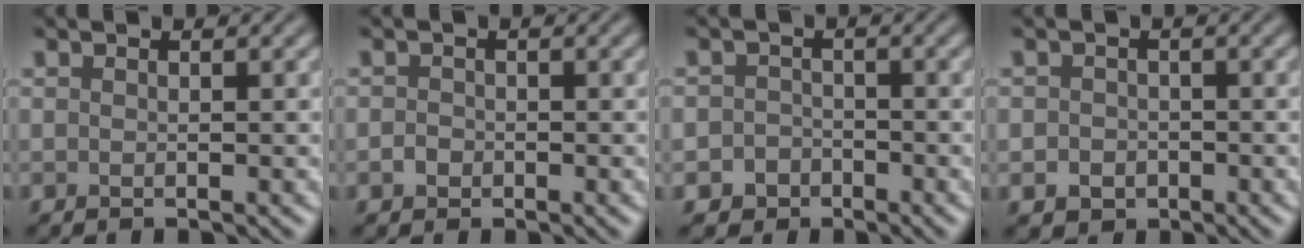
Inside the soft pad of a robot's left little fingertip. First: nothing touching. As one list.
[{"total": 1.0, "force": [-0.4, 0.9, 0.3], "torque": [-0.003, -0.001, -0.009]}, {"total": 2.3, "force": [-1.2, 1.9, 0.3], "torque": [0.013, 0.007, -0.026]}, {"total": 2.1, "force": [-0.7, 1.9, 0.7], "torque": [-0.005, -0.004, -0.011]}]